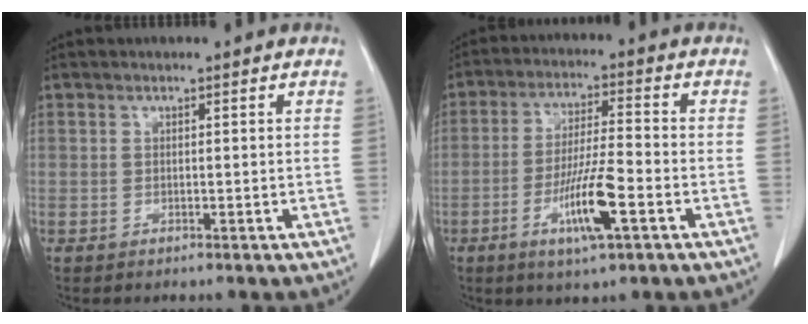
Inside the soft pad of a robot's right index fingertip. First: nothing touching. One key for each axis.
{"total": 10.2, "fx": -4.1, "fy": 1.2, "fz": 9.3, "tx": -0.174, "ty": -0.008, "tz": -0.071}